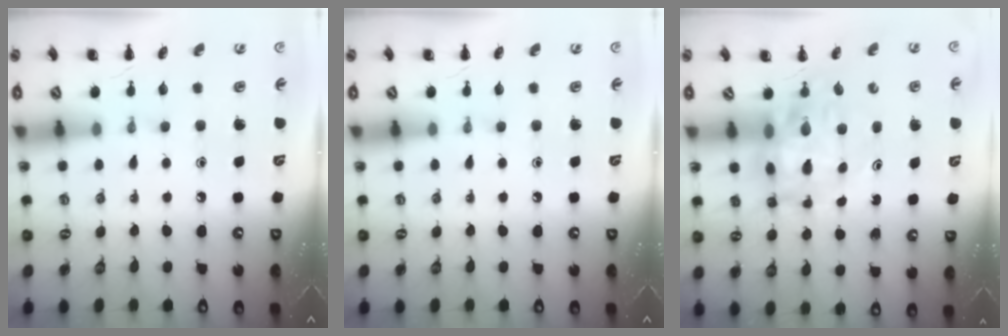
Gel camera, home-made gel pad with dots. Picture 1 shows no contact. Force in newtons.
{"total": 0.0}
{"total": 10.7, "press": 10.2, "slide": 3.3}